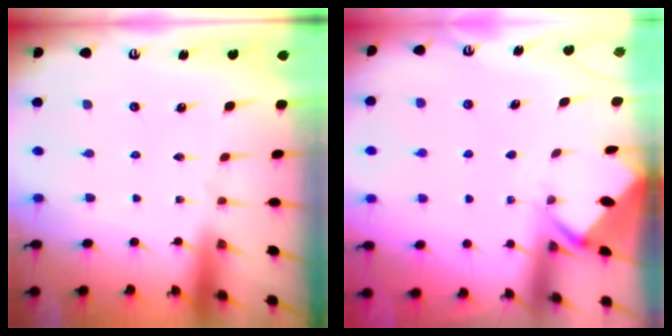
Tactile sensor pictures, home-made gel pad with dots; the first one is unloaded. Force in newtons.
{"total": 2.8, "press": 2.8, "slide": 0.2}